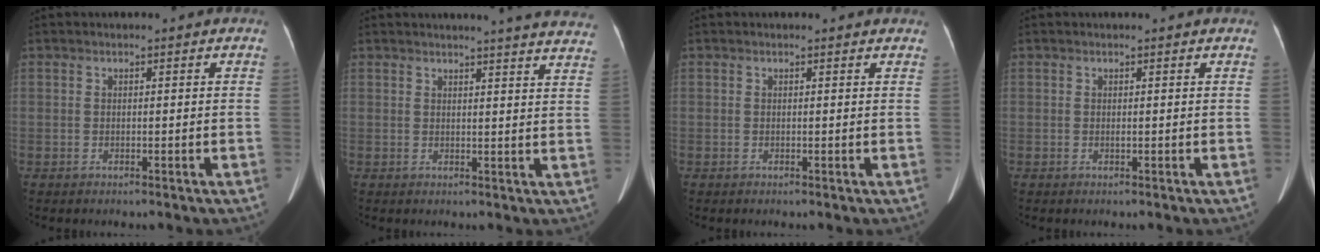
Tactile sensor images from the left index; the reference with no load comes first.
{"total": 16.6, "force": [15.7, 0.5, 5.3], "torque": [-0.060, -0.056, 0.162]}
{"total": 1.7, "force": [1.4, 0.9, 0.2], "torque": [-0.008, 0.011, 0.005]}
{"total": 0.6, "force": [0.4, 0.2, 0.4], "torque": [-0.011, 0.009, 0.005]}